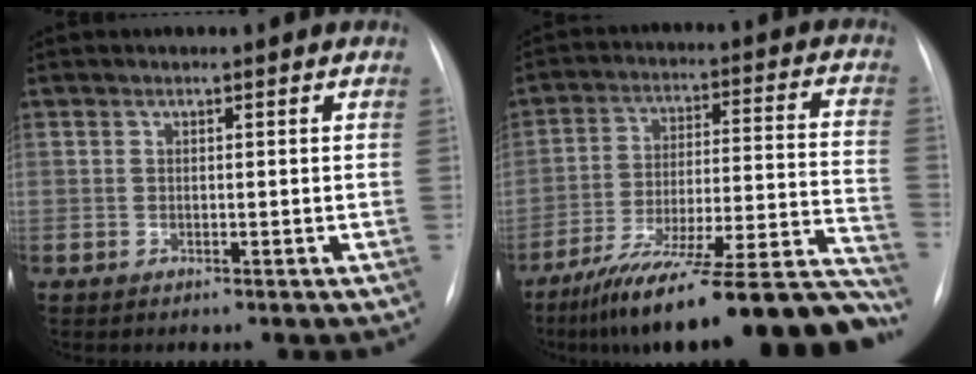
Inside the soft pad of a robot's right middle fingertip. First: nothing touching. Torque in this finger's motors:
{"motor_torque": [1.08, -1.06, 0.51, 0.21]}